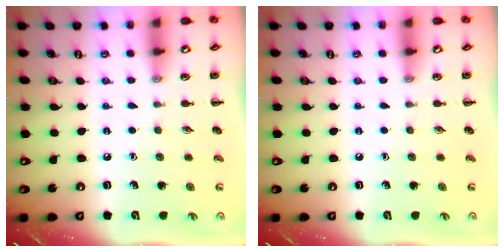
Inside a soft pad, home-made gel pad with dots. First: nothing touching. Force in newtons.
{"total": 0.0}